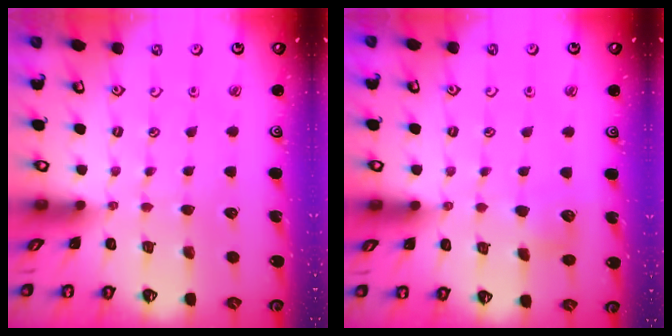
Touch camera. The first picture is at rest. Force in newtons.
{"total": 5.9, "press": 5.9, "slide": 0.8}